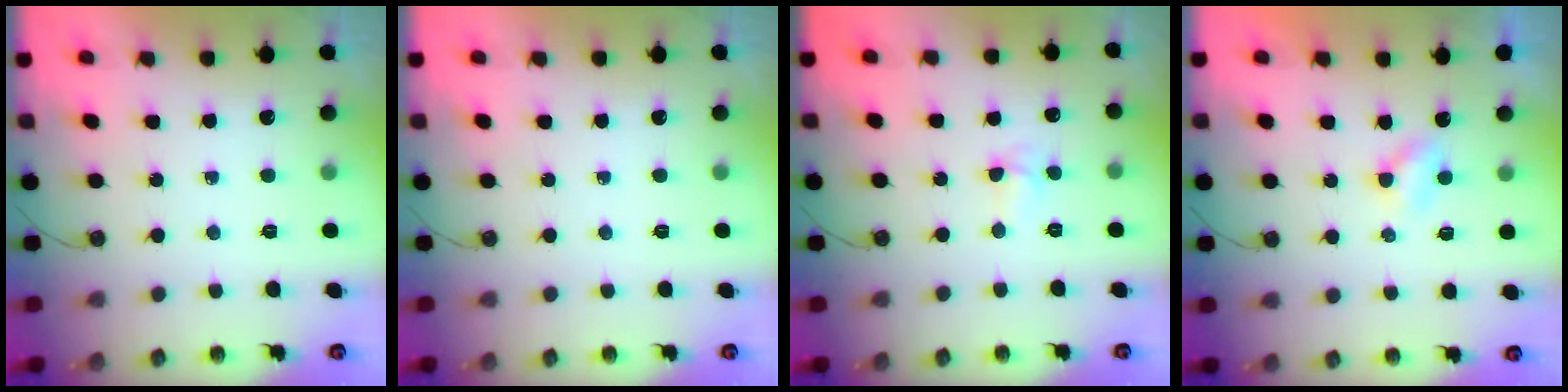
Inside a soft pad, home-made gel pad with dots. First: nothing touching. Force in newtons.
{"total": 0.0}
{"total": 4.2, "press": 2.8, "slide": 3.1}
{"total": 2.4, "press": 2.4, "slide": 0.6}